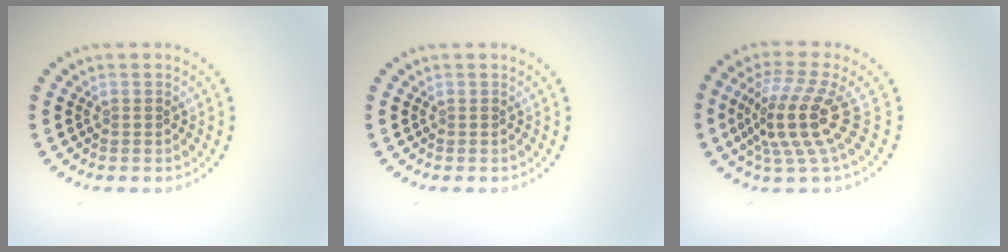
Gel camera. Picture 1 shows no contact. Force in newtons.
{"total": 0.0}
{"total": 4.9, "press": 3.5, "slide": 3.4}